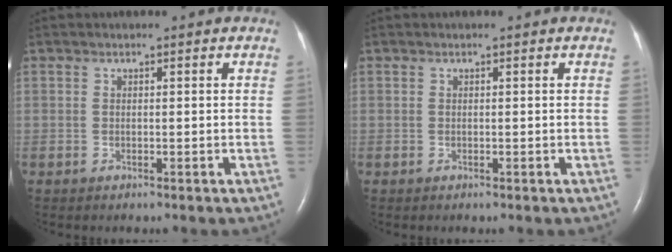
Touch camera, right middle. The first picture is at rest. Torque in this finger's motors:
{"motor_torque": [-0.01, 0.02, 0.00, 0.00]}